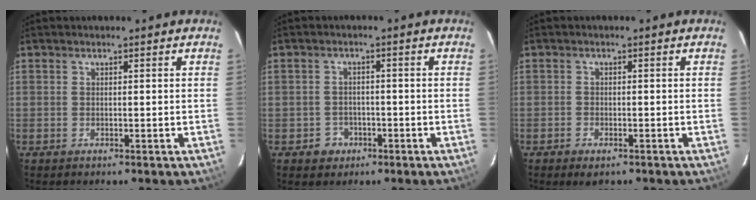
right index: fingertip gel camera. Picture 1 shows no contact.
{"total": 3.9, "force": [-1.7, 3.5, 0.4], "torque": [-0.017, 0.014, -0.022]}
{"total": 1.1, "force": [-0.8, 0.6, 0.5], "torque": [-0.010, 0.000, -0.018]}